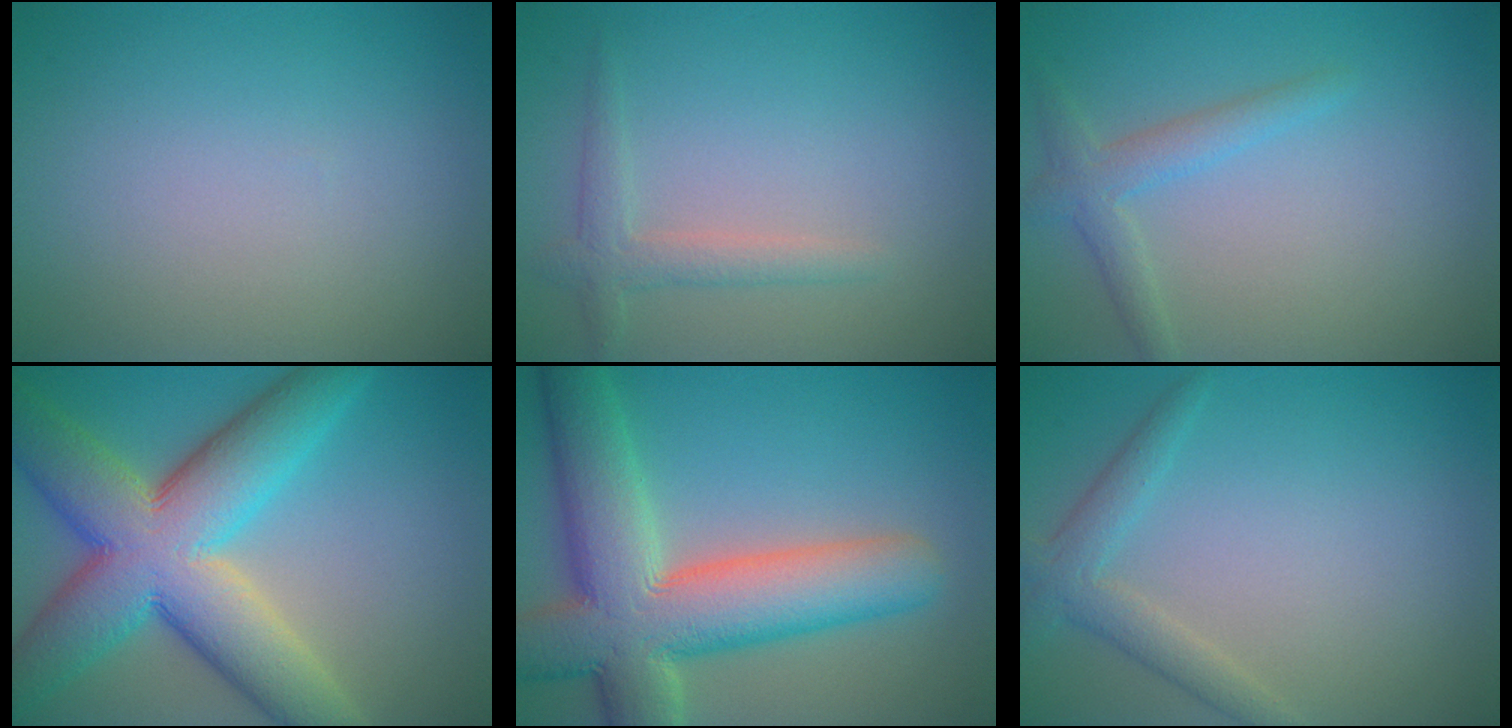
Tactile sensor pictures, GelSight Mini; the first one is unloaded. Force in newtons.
{"total": 2.1, "press": 2.1, "slide": 0.1}
{"total": 2.3, "press": 2.3, "slide": 0.2}
{"total": 13.2, "press": 13.2, "slide": 0.4}
{"total": 11.8, "press": 11.8, "slide": 1.0}
{"total": 2.6, "press": 2.5, "slide": 0.1}